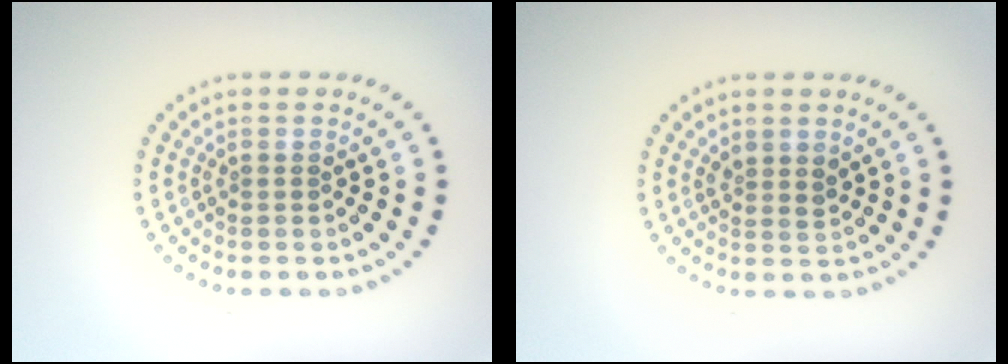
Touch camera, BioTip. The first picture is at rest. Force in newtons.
{"total": 1.3, "press": 1.1, "slide": 0.7}